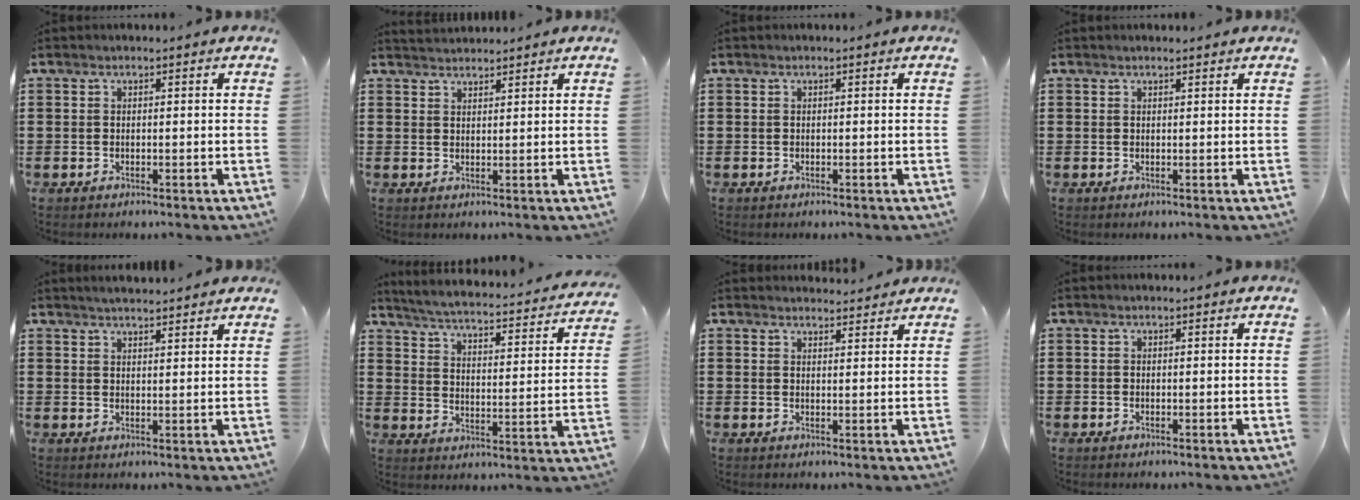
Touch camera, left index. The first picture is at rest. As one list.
[{"total": 1.8, "force": [1.8, 0.0, -0.1], "torque": [-0.001, 0.002, 0.036]}, {"total": 0.0}, {"total": 0.8, "force": [0.7, 0.1, 0.4], "torque": [-0.008, 0.001, 0.013]}, {"total": 2.4, "force": [2.4, -0.2, 0.4], "torque": [-0.013, -0.003, 0.045]}, {"total": 3.1, "force": [2.9, -0.3, 1.2], "torque": [-0.044, -0.031, 0.038]}, {"total": 2.4, "force": [2.4, 0.2, 0.0], "torque": [0.001, -0.007, 0.044]}, {"total": 0.0}]